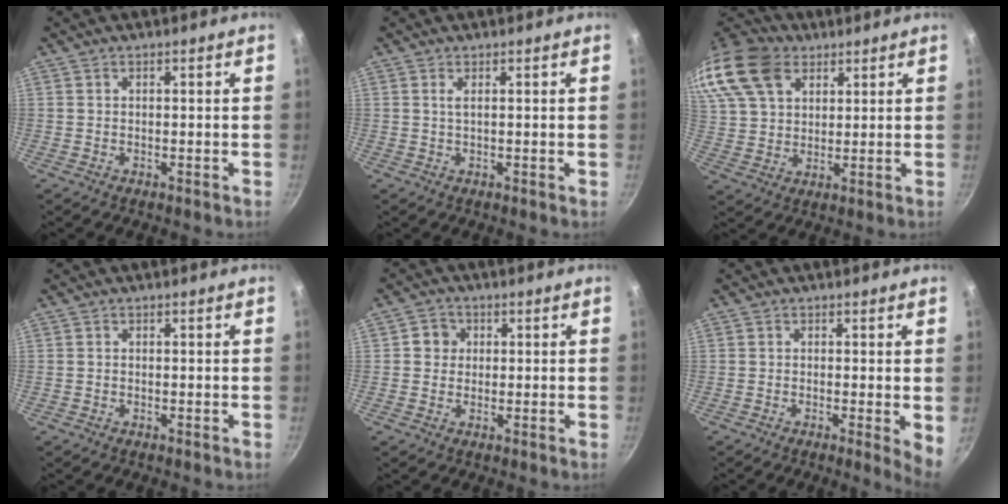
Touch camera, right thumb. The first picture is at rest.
{"total": 0.9, "force": [0.3, 0.0, 0.9], "torque": [-0.018, -0.001, 0.005]}
{"total": 20.7, "force": [11.0, 13.9, 10.7], "torque": [-0.236, 0.014, 0.208]}
{"total": 0.0}
{"total": 3.6, "force": [0.5, 3.4, 1.0], "torque": [0.010, 0.003, 0.000]}
{"total": 4.1, "force": [-0.6, 0.4, 4.0], "torque": [-0.051, -0.008, -0.009]}